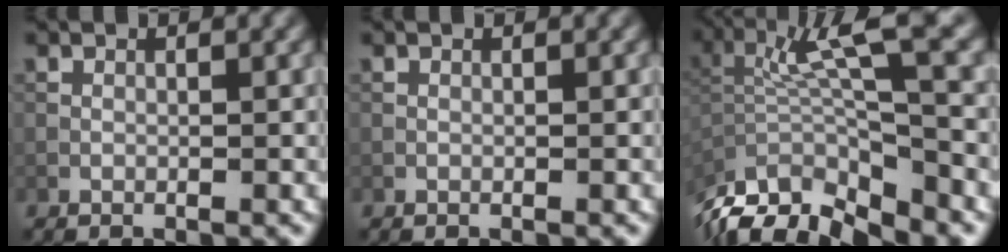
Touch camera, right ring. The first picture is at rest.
{"total": 0.0}
{"total": 9.9, "force": [-3.1, 3.0, 8.9], "torque": [-0.174, 0.006, -0.046]}